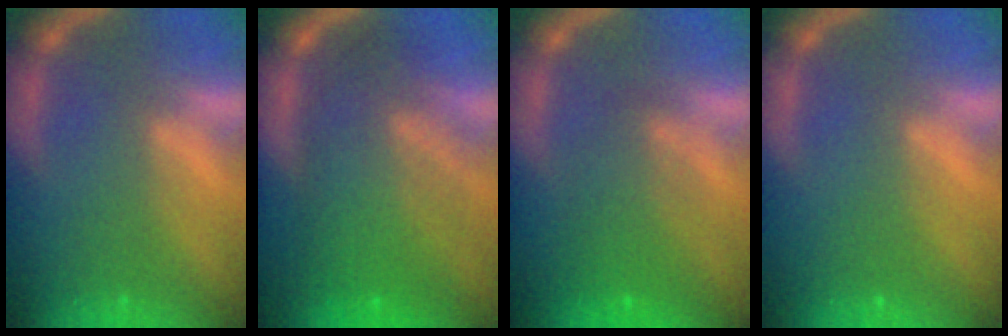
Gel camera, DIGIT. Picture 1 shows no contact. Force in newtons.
{"total": 9.6}
{"total": 4.6}
{"total": 0.0}